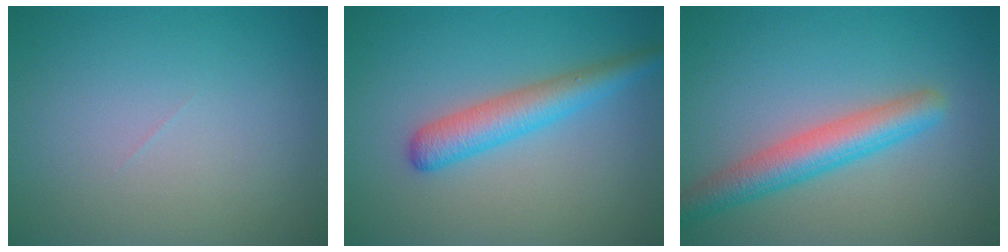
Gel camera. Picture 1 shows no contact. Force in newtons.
{"total": 3.8, "press": 3.8, "slide": 0.1}
{"total": 4.5, "press": 4.5, "slide": 0.2}